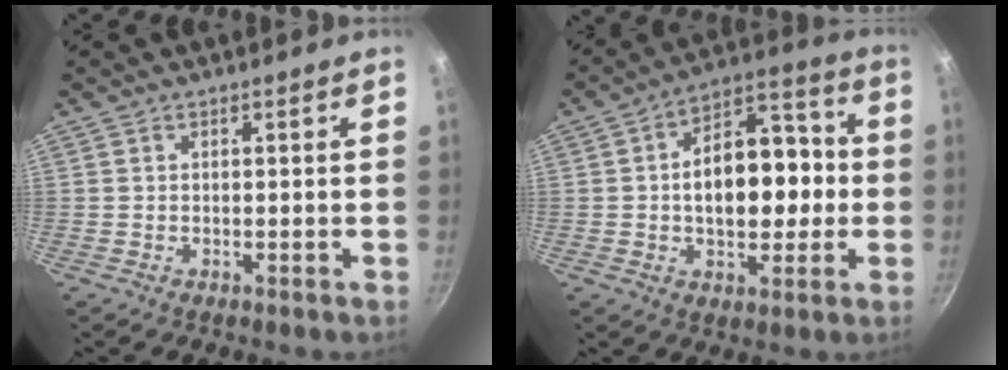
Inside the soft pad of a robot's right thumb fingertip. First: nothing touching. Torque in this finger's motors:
{"motor_torque": [-0.33, 1.56, 1.07, 0.41, 0.41]}